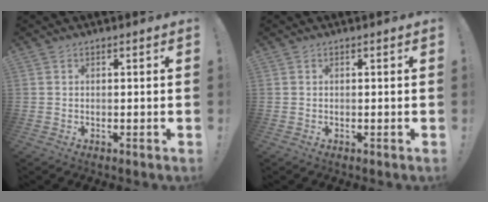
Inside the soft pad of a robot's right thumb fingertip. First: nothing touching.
{"total": 0.0}